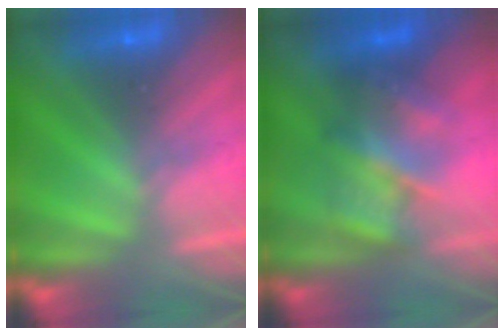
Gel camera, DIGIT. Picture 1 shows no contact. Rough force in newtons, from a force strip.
{"total": 4.8}